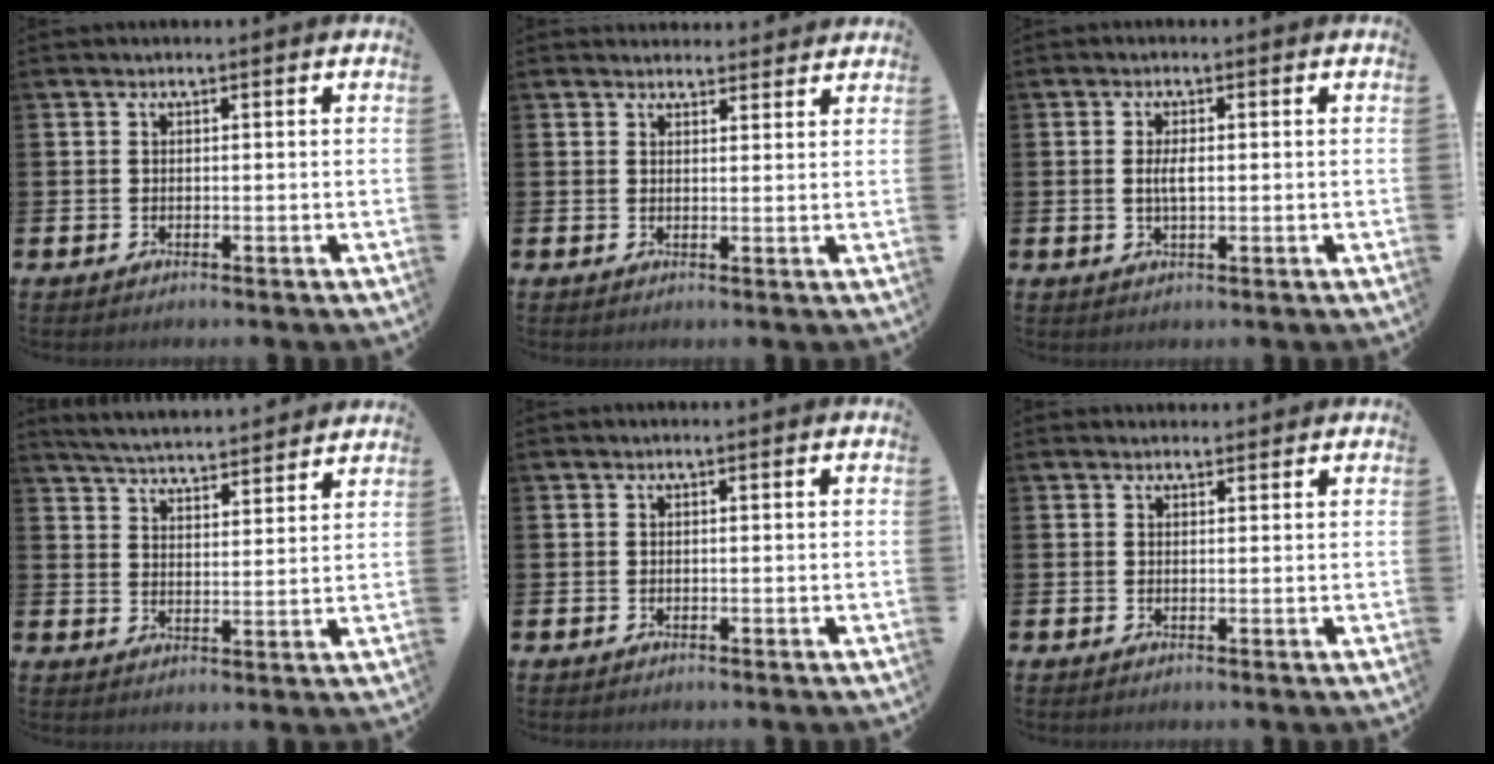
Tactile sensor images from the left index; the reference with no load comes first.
{"total": 2.5, "force": [2.4, 0.7, -0.2], "torque": [0.008, -0.013, 0.043]}
{"total": 2.7, "force": [0.0, 1.1, 2.5], "torque": [-0.048, 0.002, -0.001]}
{"total": 5.2, "force": [5.2, 0.2, 0.5], "torque": [-0.035, -0.037, 0.091]}
{"total": 0.0}
{"total": 1.2, "force": [1.1, 0.5, 0.1], "torque": [0.006, 0.000, 0.019]}